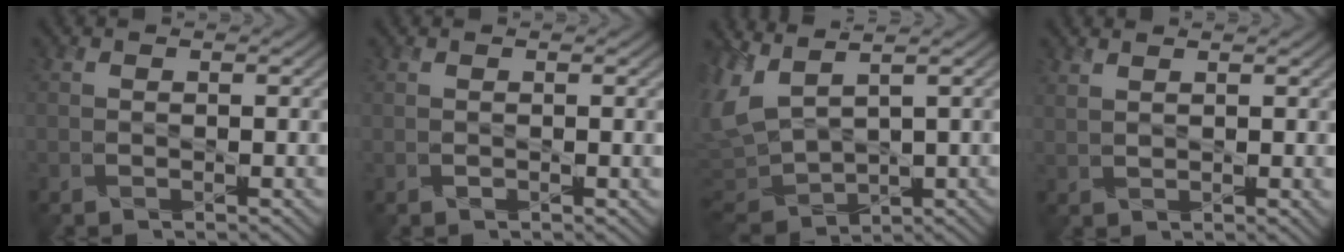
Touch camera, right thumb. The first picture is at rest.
{"total": 0.7, "force": [0.2, 0.1, 0.6], "torque": [-0.012, -0.004, 0.007]}
{"total": 7.5, "force": [1.3, 3.4, 6.6], "torque": [-0.192, -0.014, 0.028]}
{"total": 1.9, "force": [1.4, 0.6, 1.1], "torque": [-0.023, -0.006, 0.035]}